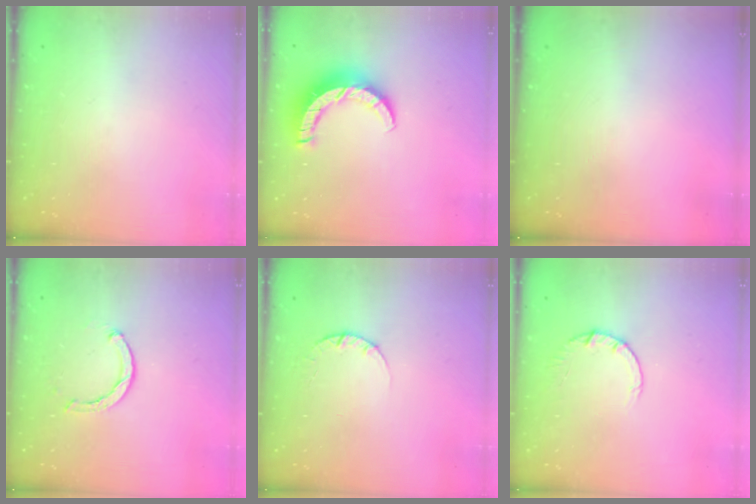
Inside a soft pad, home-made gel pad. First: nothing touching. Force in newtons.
{"total": 9.4, "press": 9.4, "slide": 0.8}
{"total": 0.0}
{"total": 2.4, "press": 2.4, "slide": 0.1}
{"total": 2.4, "press": 2.4, "slide": 0.3}
{"total": 2.7, "press": 2.7, "slide": 0.4}